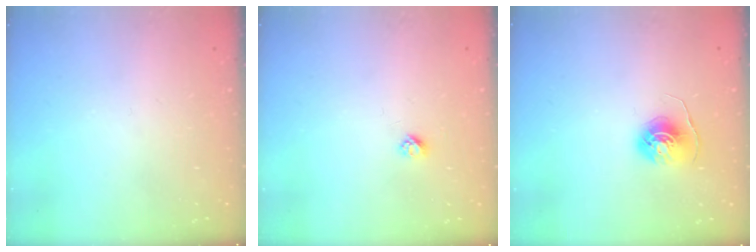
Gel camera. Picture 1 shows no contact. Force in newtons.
{"total": 2.7, "press": 2.6, "slide": 0.3}
{"total": 6.1, "press": 6.1, "slide": 0.5}